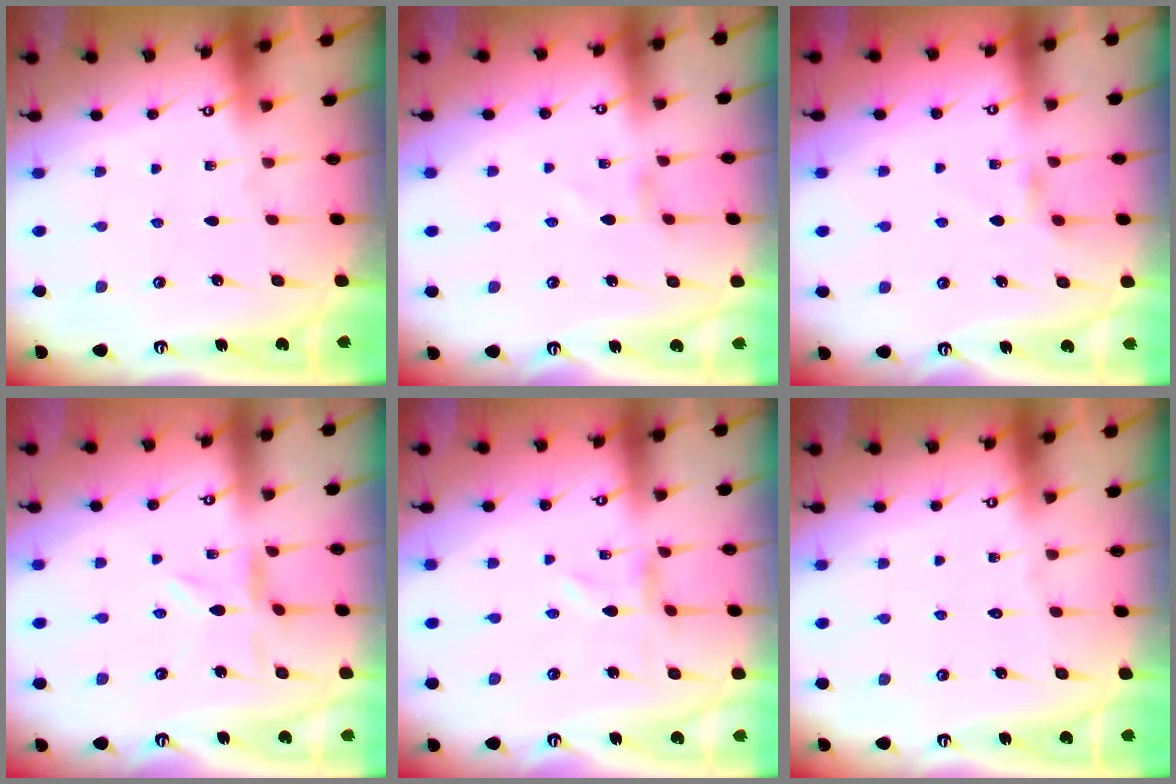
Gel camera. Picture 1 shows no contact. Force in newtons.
{"total": 0.8, "press": 0.8, "slide": 0.3}
{"total": 2.7, "press": 2.7, "slide": 0.5}
{"total": 1.1, "press": 1.1, "slide": 0.2}
{"total": 0.0}
{"total": 1.7, "press": 1.7, "slide": 0.2}